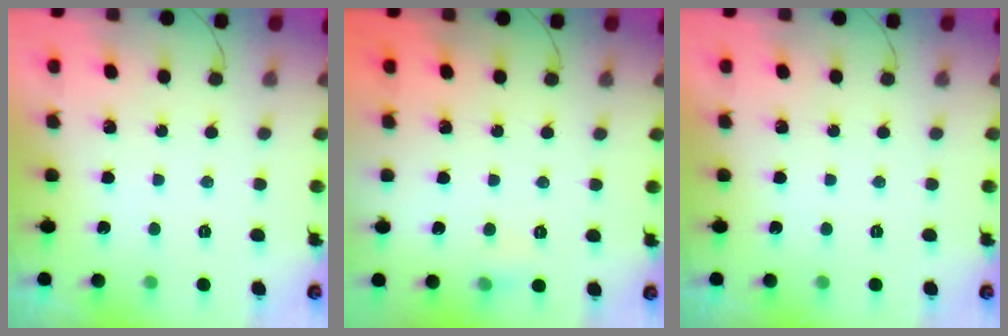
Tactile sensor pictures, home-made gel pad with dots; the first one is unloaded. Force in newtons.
{"total": 5.9, "press": 5.7, "slide": 1.6}
{"total": 0.0}